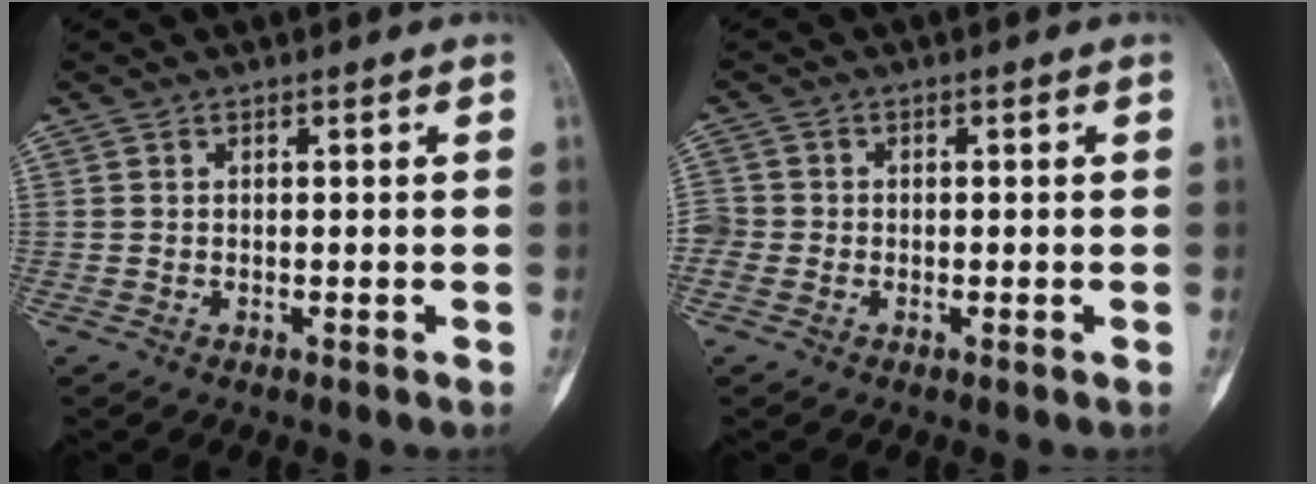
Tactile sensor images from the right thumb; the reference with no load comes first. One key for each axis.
{"total": 3.1, "fx": -0.6, "fy": 2.9, "fz": 0.9, "tx": -0.010, "ty": 0.008, "tz": -0.016}